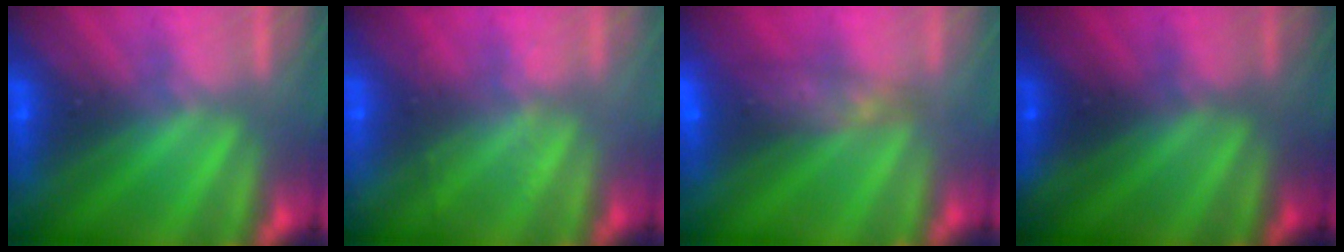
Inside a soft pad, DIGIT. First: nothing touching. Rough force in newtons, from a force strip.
{"total": 2.0}
{"total": 7.2}
{"total": 1.4}